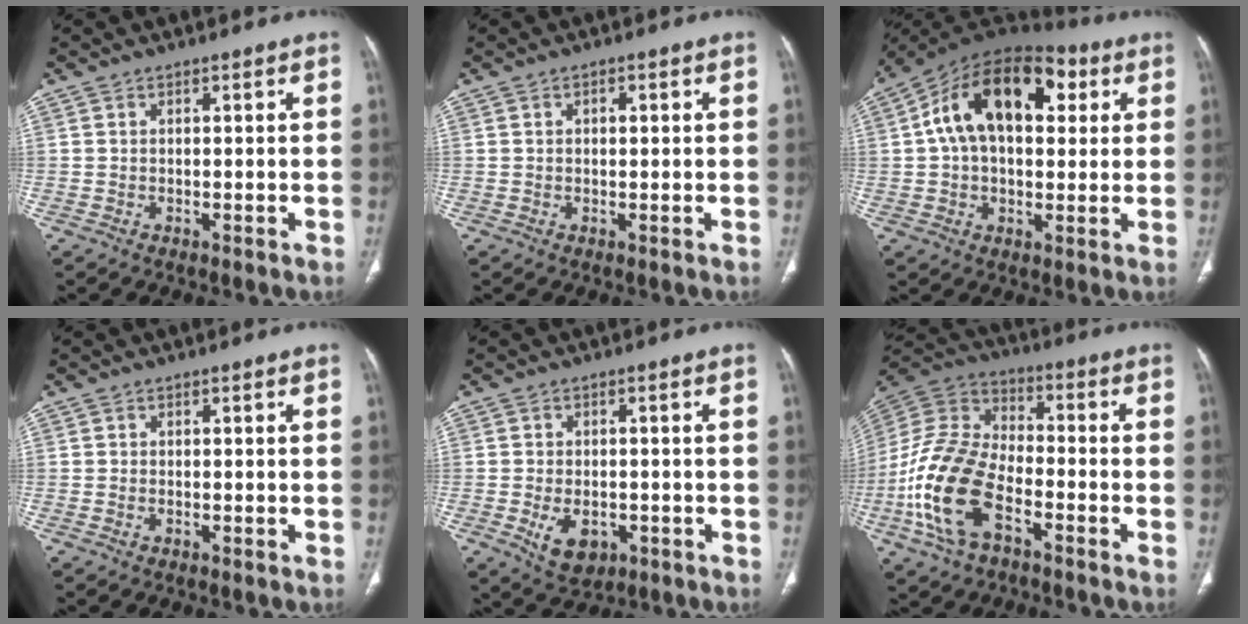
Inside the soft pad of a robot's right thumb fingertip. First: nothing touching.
{"total": 1.5, "force": [0.4, 0.8, 1.2], "torque": [-0.021, 0.002, 0.007]}
{"total": 20.5, "force": [5.5, 12.3, 15.5], "torque": [-0.235, 0.033, 0.079]}
{"total": 0.0}
{"total": 6.3, "force": [-2.1, 4.2, 4.3], "torque": [-0.058, 0.004, -0.021]}
{"total": 18.1, "force": [-6.8, 10.0, 13.4], "torque": [-0.275, 0.040, -0.136]}